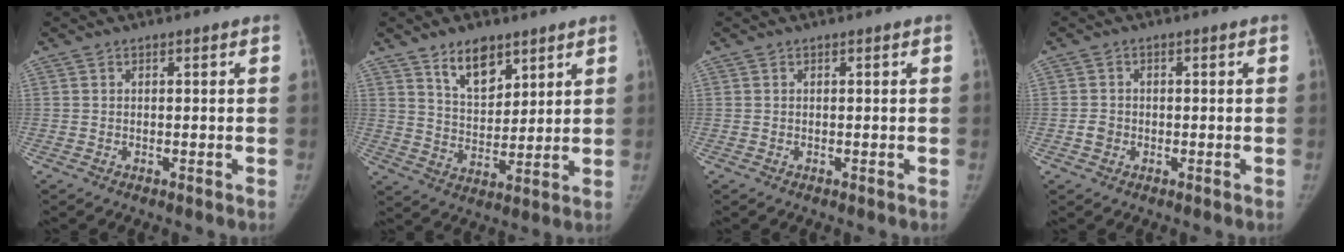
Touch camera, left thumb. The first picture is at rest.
{"total": 9.3, "force": [6.1, 4.9, 5.1], "torque": [-0.058, -0.046, 0.112]}
{"total": 0.0}
{"total": 2.1, "force": [-0.6, 1.9, 0.7], "torque": [-0.007, 0.007, -0.011]}